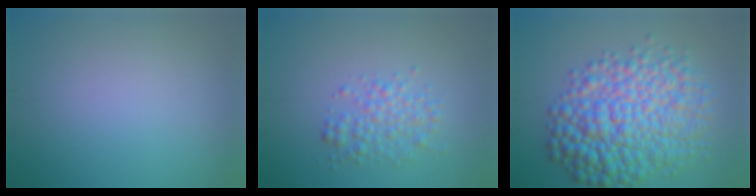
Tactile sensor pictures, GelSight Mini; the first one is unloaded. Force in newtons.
{"total": 2.6, "press": 2.6, "slide": 0.0}
{"total": 10.1, "press": 10.1, "slide": 0.1}